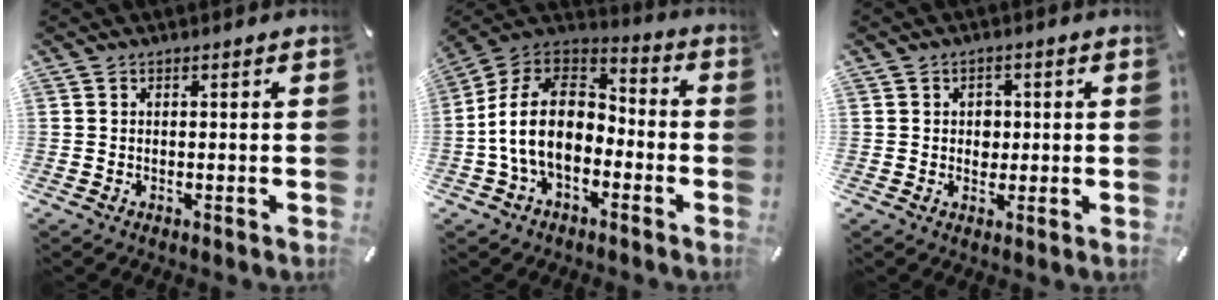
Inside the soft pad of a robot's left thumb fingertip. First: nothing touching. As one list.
[{"total": 16.2, "force": [-4.5, 11.2, 10.8], "torque": [-0.230, 0.030, -0.081]}, {"total": 3.3, "force": [0.1, 3.0, 1.2], "torque": [-0.004, -0.004, -0.006]}]